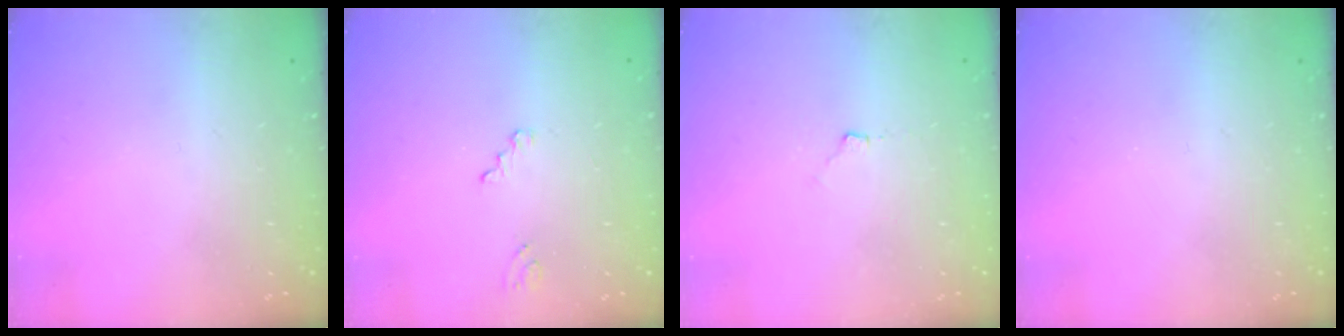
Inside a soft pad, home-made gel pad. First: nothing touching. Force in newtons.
{"total": 0.8, "press": 0.8, "slide": 0.0}
{"total": 2.9, "press": 2.8, "slide": 0.4}
{"total": 0.0}